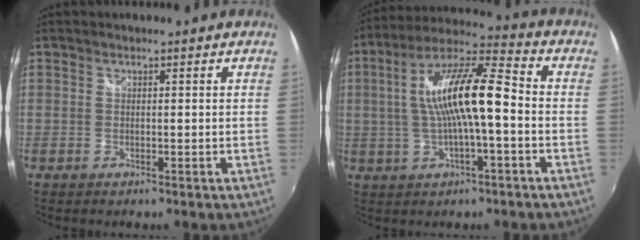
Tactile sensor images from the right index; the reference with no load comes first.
{"total": 14.5, "force": [-0.6, 3.0, 14.2], "torque": [-0.260, 0.021, -0.010]}